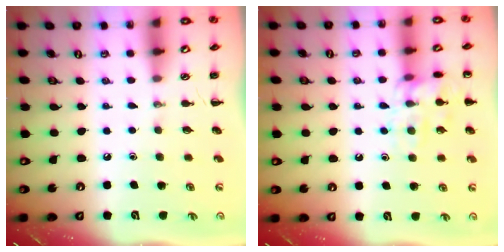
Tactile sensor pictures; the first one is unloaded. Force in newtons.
{"total": 11.5, "press": 11.4, "slide": 0.6}